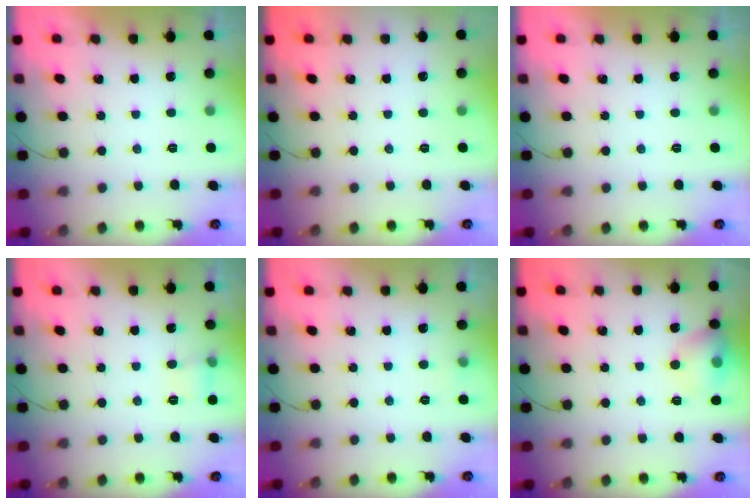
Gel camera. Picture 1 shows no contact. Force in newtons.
{"total": 0.0}
{"total": 0.0}
{"total": 6.2, "press": 5.7, "slide": 2.3}
{"total": 3.6, "press": 3.4, "slide": 1.3}
{"total": 9.8, "press": 9.6, "slide": 1.5}